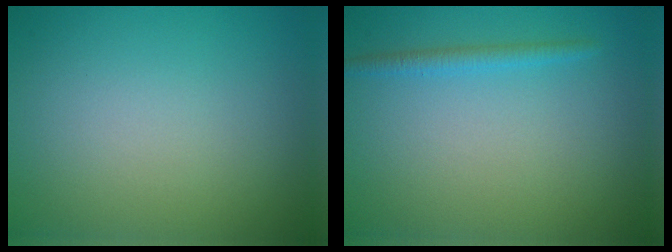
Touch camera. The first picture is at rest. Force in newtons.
{"total": 1.5, "press": 1.5, "slide": 0.1}